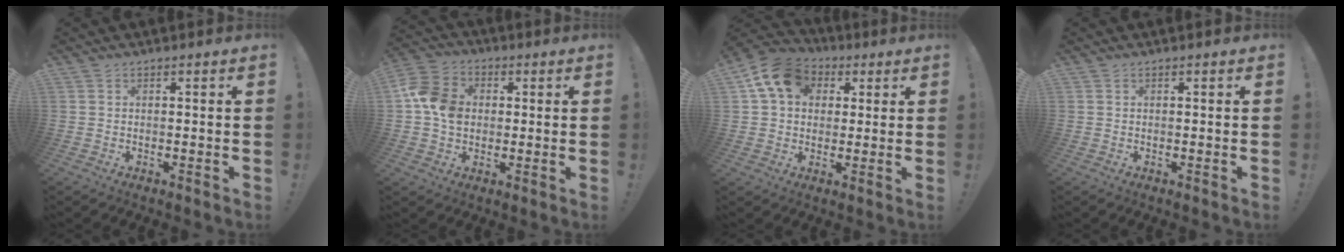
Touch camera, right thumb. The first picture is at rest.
{"total": 11.6, "force": [0.4, 9.3, 6.9], "torque": [-0.118, 0.011, 0.011]}
{"total": 13.0, "force": [4.4, 10.1, 6.8], "torque": [-0.101, -0.005, 0.090]}
{"total": 0.0}